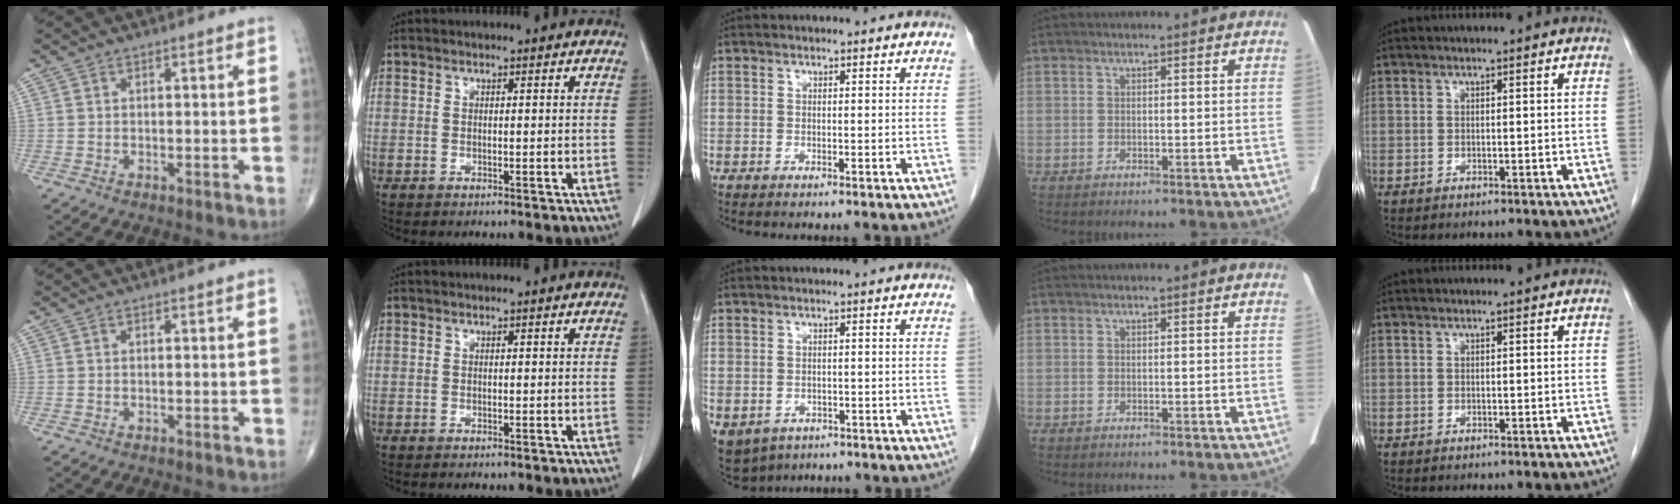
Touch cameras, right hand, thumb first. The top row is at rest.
{"middle": {"total": 13.5, "force": [-6.7, 10.5, 5.2], "torque": [-0.159, -0.015, -0.079]}}